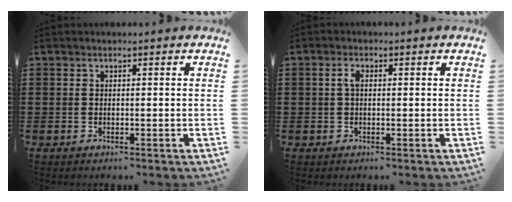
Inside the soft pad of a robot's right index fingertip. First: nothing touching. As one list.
[{"total": 1.8, "force": [0.2, 0.9, 1.6], "torque": [-0.032, 0.005, 0.001]}]